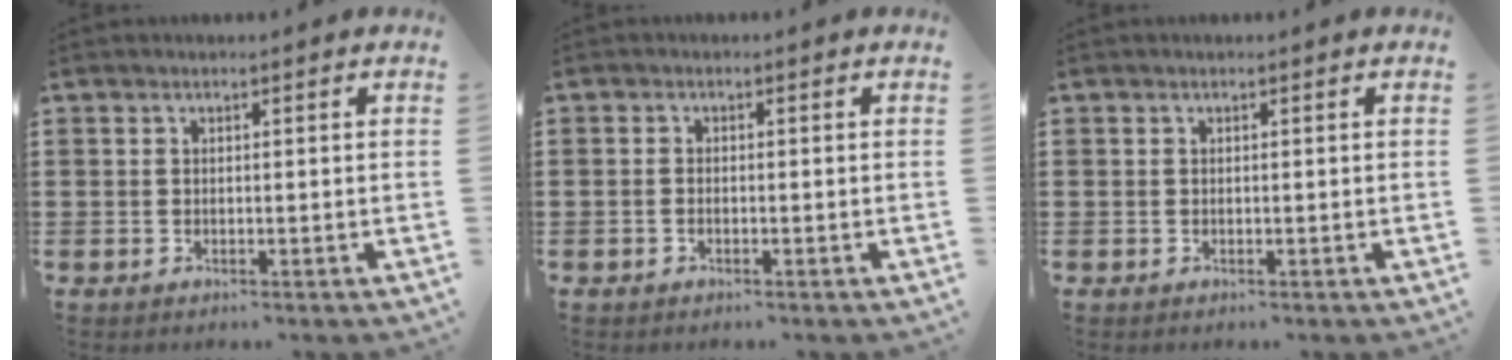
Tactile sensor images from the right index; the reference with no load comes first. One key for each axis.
{"total": 0.6, "fx": -0.4, "fy": 0.2, "fz": 0.4, "tx": -0.010, "ty": -0.004, "tz": -0.007}
{"total": 0.0}